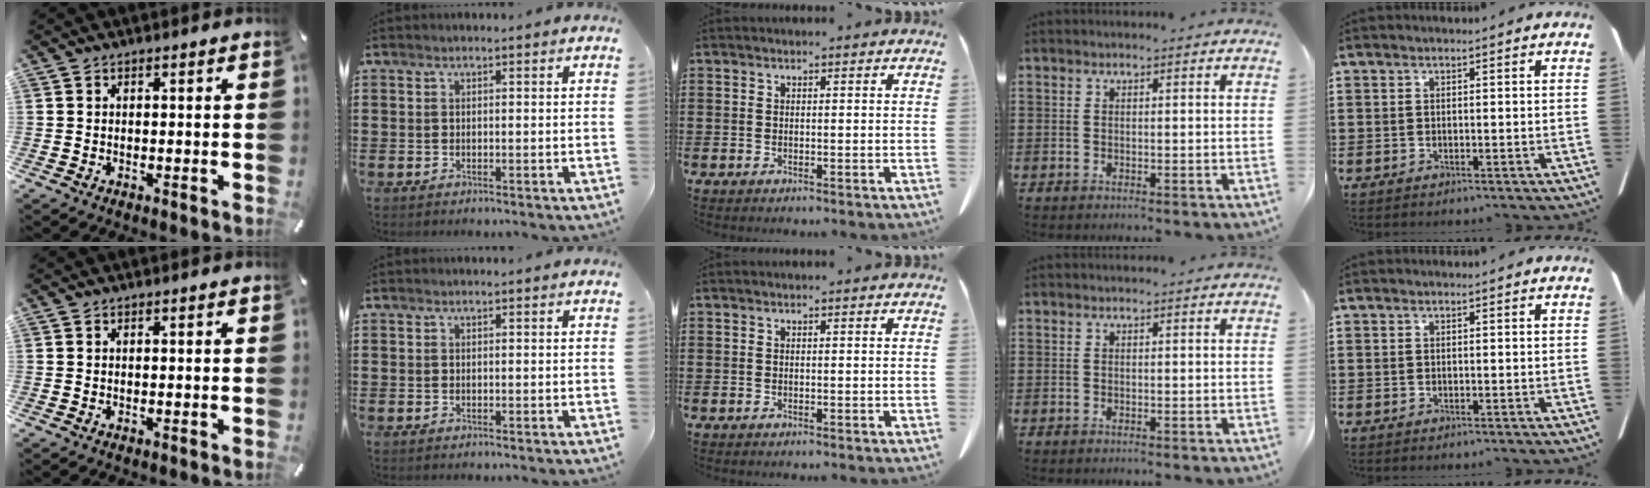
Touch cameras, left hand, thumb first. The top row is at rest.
{}